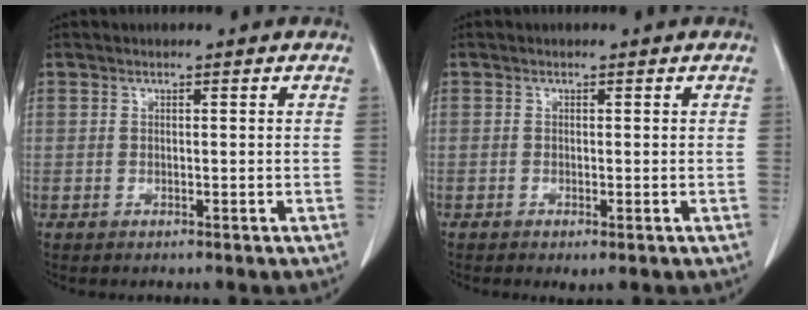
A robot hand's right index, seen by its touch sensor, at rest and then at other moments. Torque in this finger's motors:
{"motor_torque": [0.27, -0.24, 0.06, 0.00]}